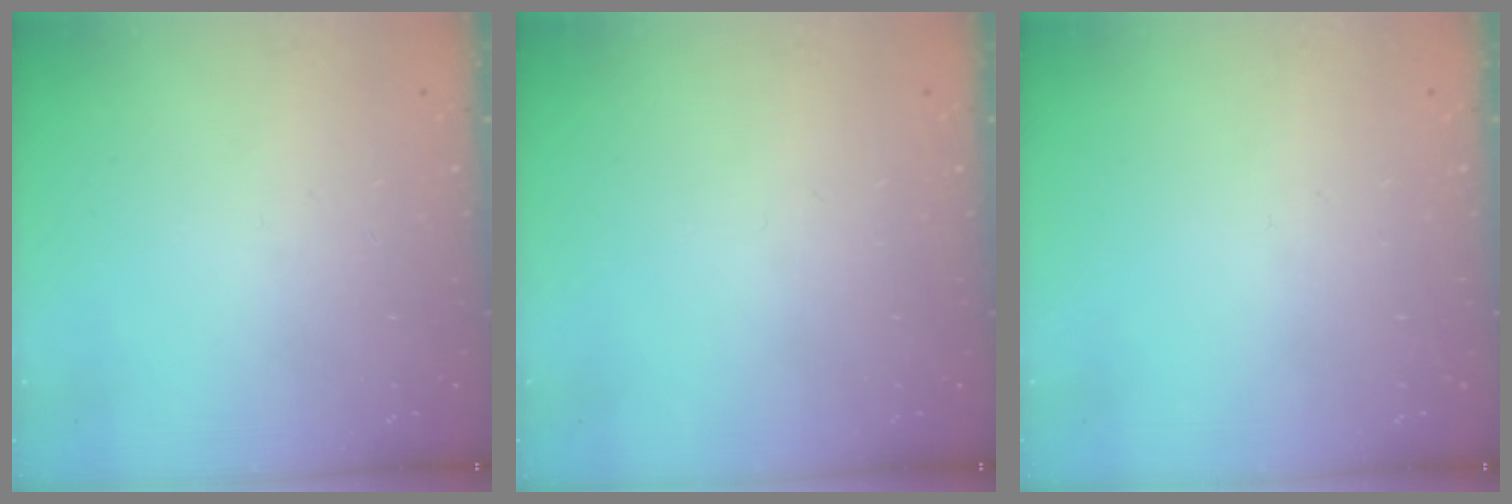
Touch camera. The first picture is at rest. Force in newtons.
{"total": 0.0}
{"total": 0.0}